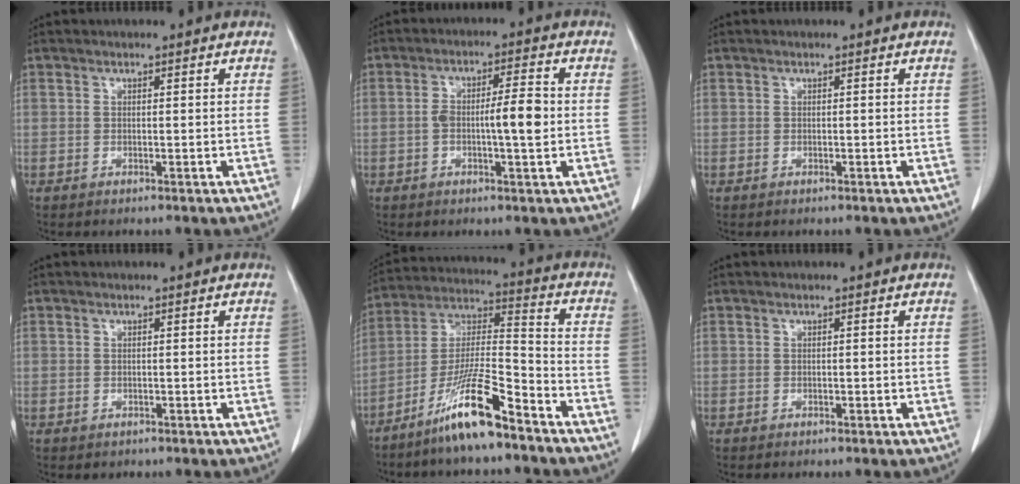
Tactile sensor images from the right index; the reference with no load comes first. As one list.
[{"total": 6.0, "force": [-0.5, 0.9, 5.9], "torque": [-0.107, 0.010, -0.007]}, {"total": 0.0}, {"total": 0.6, "force": [-0.1, 0.6, 0.0], "torque": [0.001, 0.005, -0.003]}, {"total": 12.9, "force": [-9.0, 1.0, 9.2], "torque": [-0.184, -0.009, -0.167]}, {"total": 0.0}]